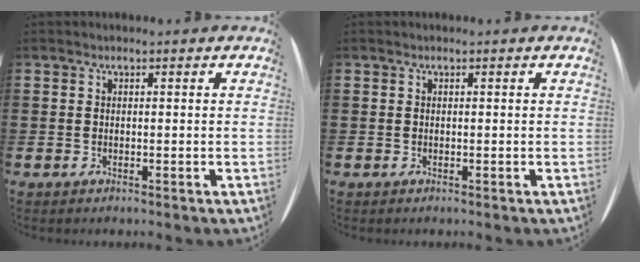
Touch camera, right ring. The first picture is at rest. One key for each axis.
{"total": 0.0}